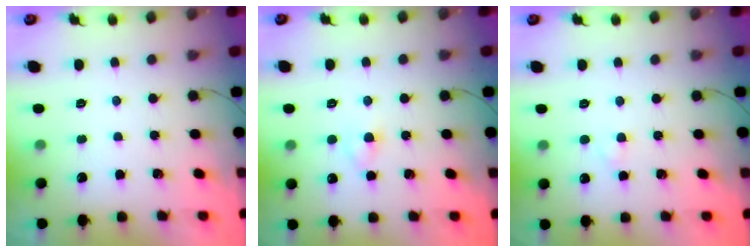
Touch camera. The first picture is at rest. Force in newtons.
{"total": 2.7, "press": 2.4, "slide": 1.2}
{"total": 1.3, "press": 1.1, "slide": 0.7}